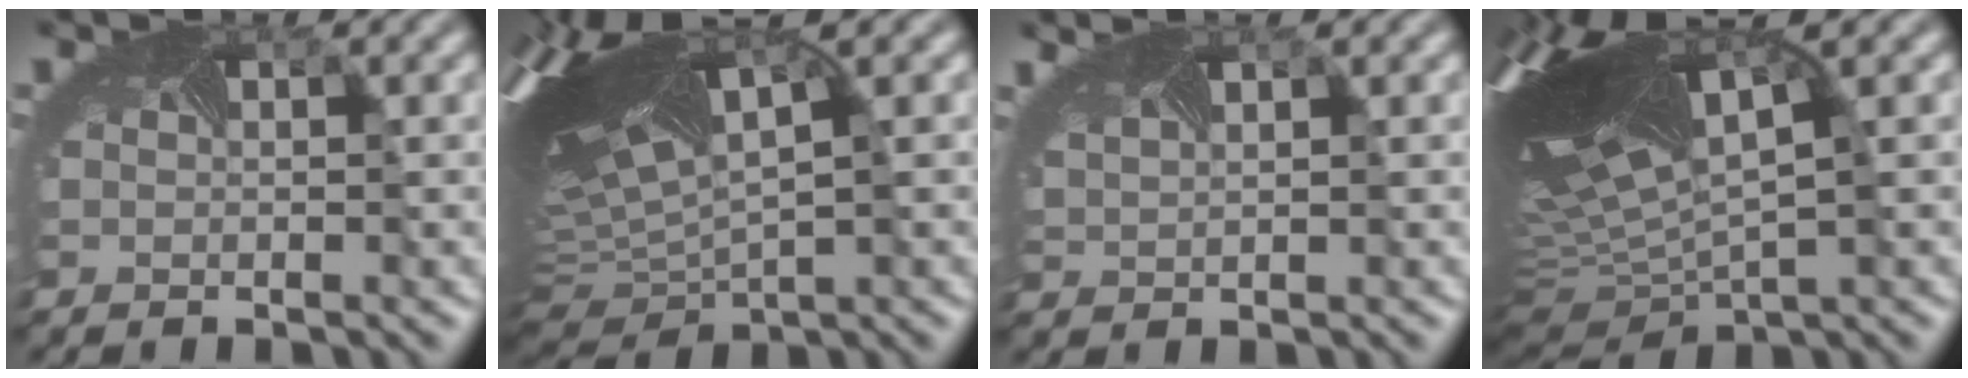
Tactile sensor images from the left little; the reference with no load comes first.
{"total": 11.6, "force": [2.8, 5.2, 10.0], "torque": [-0.261, -0.001, 0.079]}
{"total": 2.6, "force": [2.0, 0.8, 1.4], "torque": [-0.055, 0.006, 0.039]}
{"total": 12.5, "force": [2.3, 5.0, 11.2], "torque": [-0.273, -0.013, 0.077]}